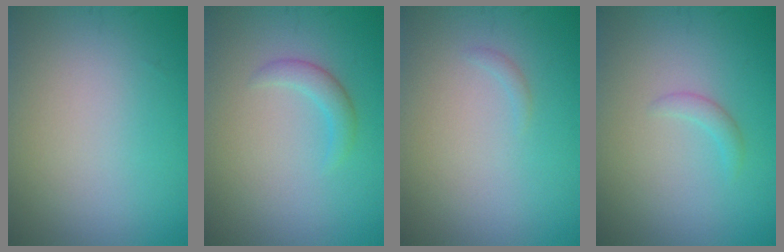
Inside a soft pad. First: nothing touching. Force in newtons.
{"total": 1.7, "press": 1.7, "slide": 0.2}
{"total": 0.5, "press": 0.5, "slide": 0.1}
{"total": 1.0, "press": 1.0, "slide": 0.1}